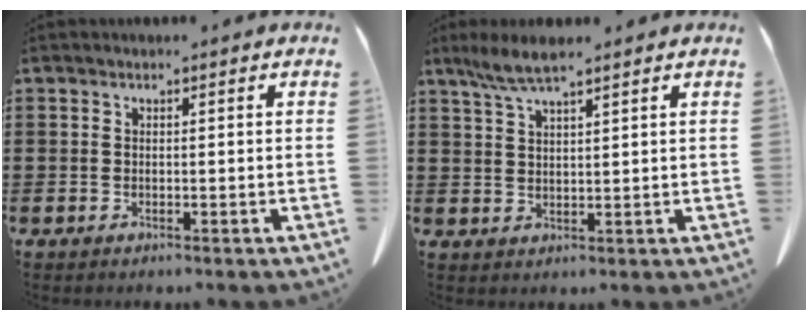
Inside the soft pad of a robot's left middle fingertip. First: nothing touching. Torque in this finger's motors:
{"motor_torque": [0.36, -0.13, 0.15, 0.04]}